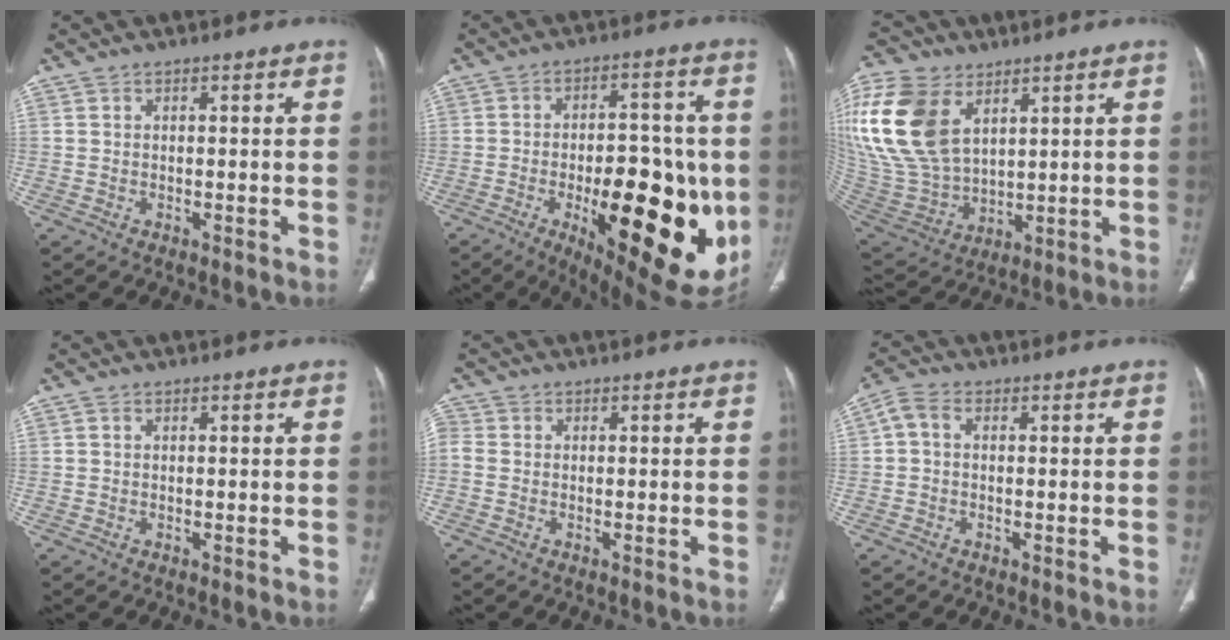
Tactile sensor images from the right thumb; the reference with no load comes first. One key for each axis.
{"total": 26.4, "fx": -6.1, "fy": 11.1, "fz": 23.2, "tx": -0.263, "ty": -0.006, "tz": -0.062}
{"total": 24.5, "fx": 9.5, "fy": 15.7, "fz": 16.2, "tx": -0.376, "ty": -0.013, "tz": 0.198}
{"total": 0.0}
{"total": 2.1, "fx": -0.4, "fy": 1.5, "fz": 1.4, "tx": -0.043, "ty": 0.001, "tz": -0.016}
{"total": 3.4, "fx": 0.1, "fy": 2.3, "fz": 2.5, "tx": -0.049, "ty": 0.012, "tz": -0.005}